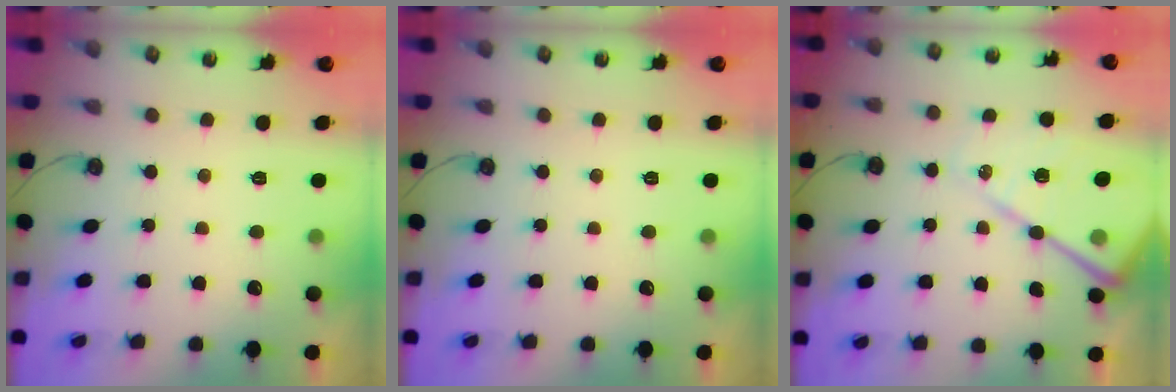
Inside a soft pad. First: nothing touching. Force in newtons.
{"total": 0.0}
{"total": 16.2, "press": 16.2, "slide": 1.8}